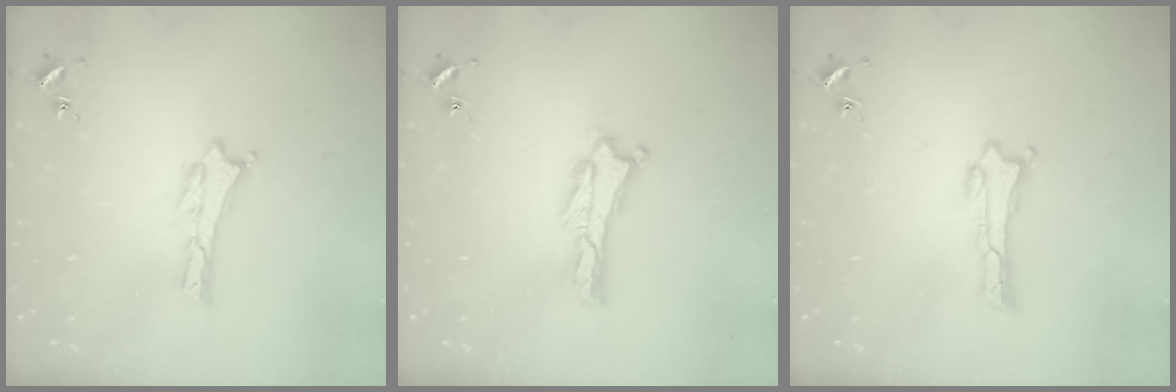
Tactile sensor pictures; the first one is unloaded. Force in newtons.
{"total": 0.7, "press": 0.6, "slide": 0.2}
{"total": 0.0}